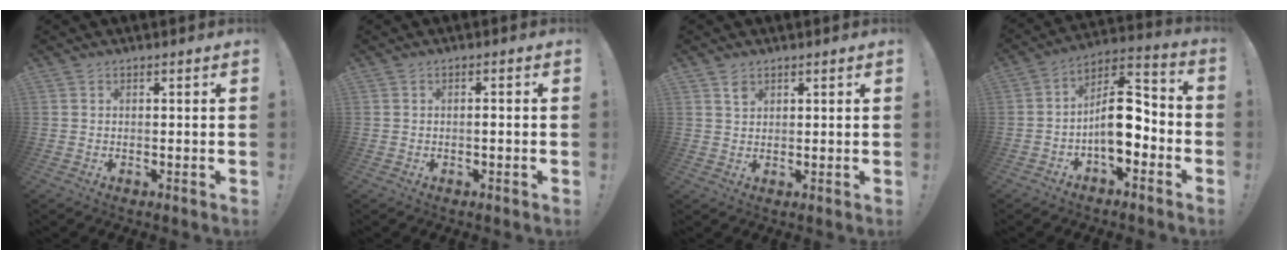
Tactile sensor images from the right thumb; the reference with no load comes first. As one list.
[{"total": 0.9, "force": [-0.5, -0.1, 0.8], "torque": [-0.016, 0.001, -0.009]}, {"total": 2.4, "force": [1.7, 1.5, 0.9], "torque": [0.001, -0.012, 0.029]}, {"total": 13.2, "force": [-2.8, 6.9, 10.9], "torque": [-0.172, 0.018, -0.044]}]